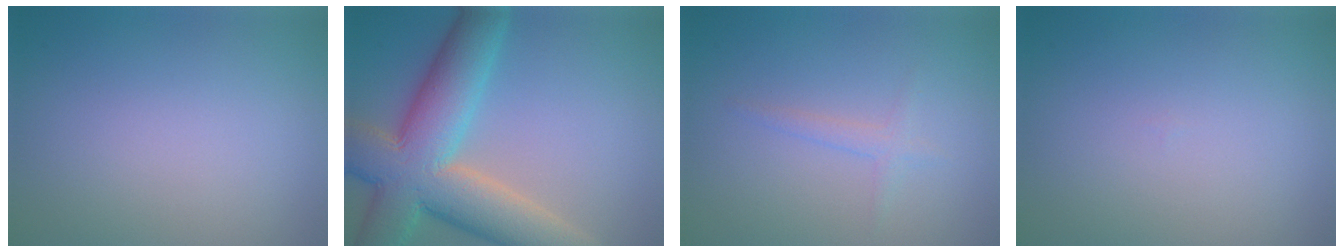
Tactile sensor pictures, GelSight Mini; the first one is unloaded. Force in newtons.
{"total": 11.2, "press": 11.2, "slide": 1.0}
{"total": 1.2, "press": 1.2, "slide": 0.1}
{"total": 0.0}